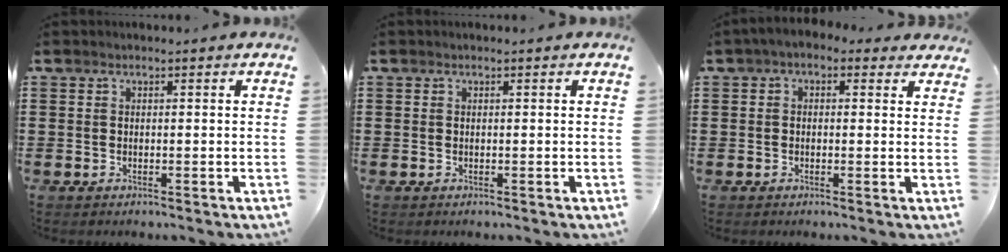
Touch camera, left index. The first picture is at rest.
{"total": 0.0}
{"total": 1.5, "force": [-0.2, 1.2, 0.8], "torque": [-0.020, 0.009, -0.008]}